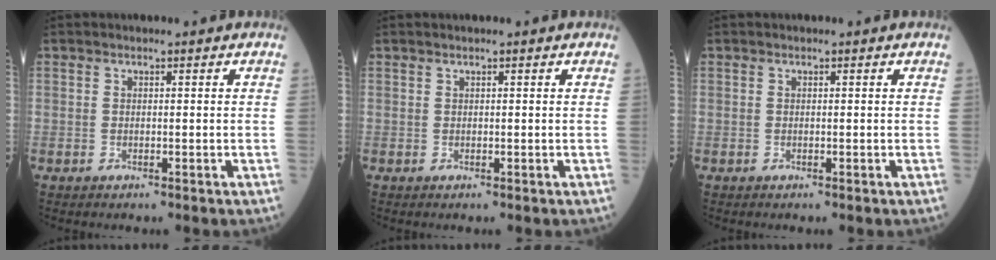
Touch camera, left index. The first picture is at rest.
{"total": 0.5, "force": [0.4, 0.0, 0.3], "torque": [-0.009, 0.008, 0.007]}
{"total": 0.0}